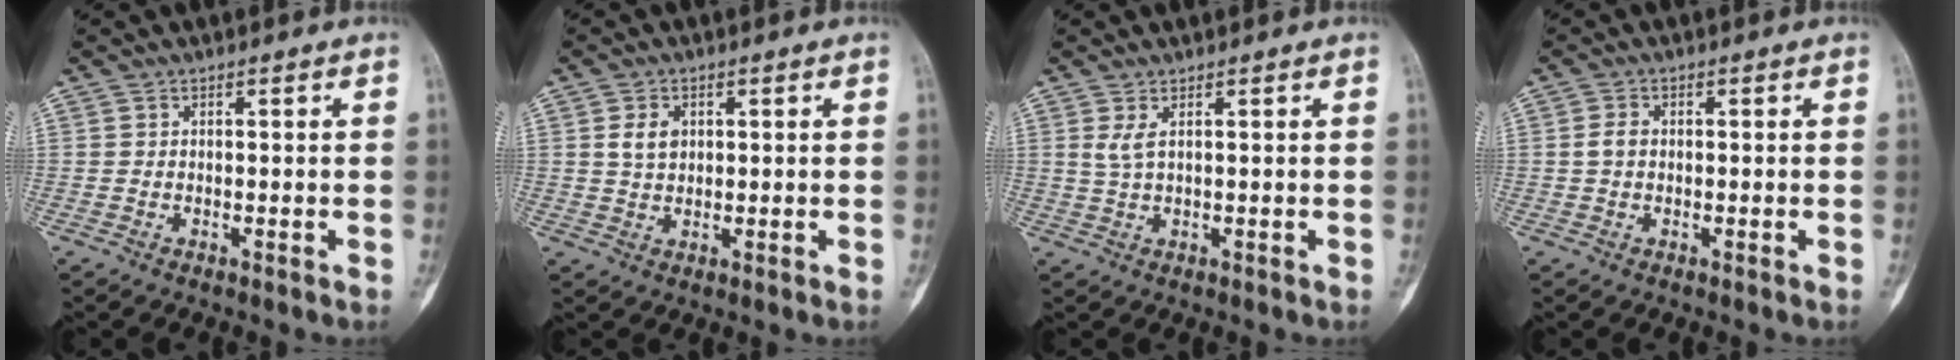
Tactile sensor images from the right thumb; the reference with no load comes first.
{"total": 3.7, "force": [1.0, 2.7, 2.4], "torque": [-0.033, -0.002, 0.020]}
{"total": 2.1, "force": [0.9, 0.5, 1.9], "torque": [-0.051, 0.002, 0.026]}
{"total": 2.0, "force": [0.0, 1.4, 1.4], "torque": [-0.030, 0.005, -0.002]}